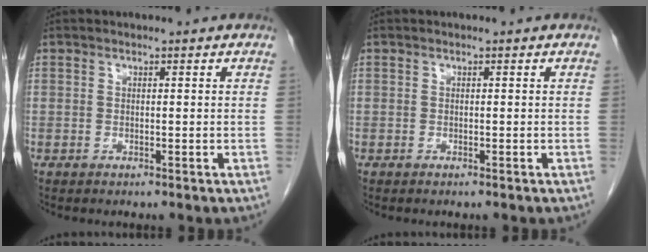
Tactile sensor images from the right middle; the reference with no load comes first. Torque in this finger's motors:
{"motor_torque": [-0.57, -0.08, -0.02, -0.01]}